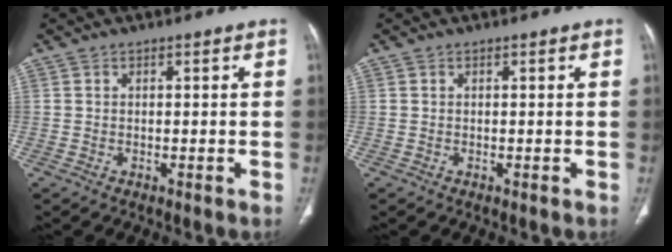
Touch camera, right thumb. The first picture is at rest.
{"total": 0.0}